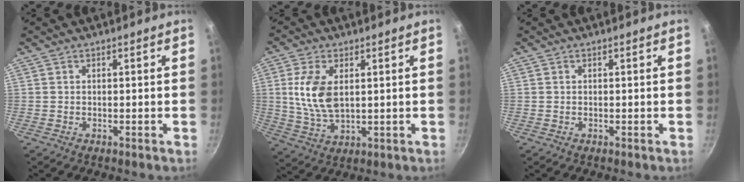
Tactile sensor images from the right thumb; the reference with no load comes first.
{"total": 9.8, "force": [1.8, 5.4, 7.9], "torque": [-0.158, -0.012, 0.040]}
{"total": 0.0}